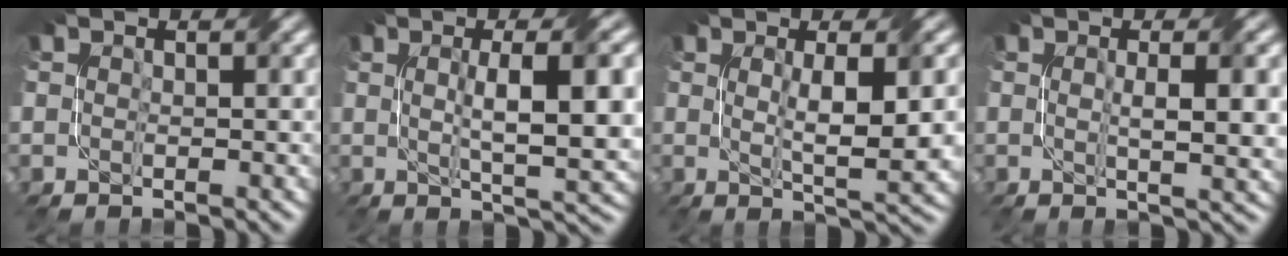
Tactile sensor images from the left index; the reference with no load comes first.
{"total": 9.5, "force": [1.2, 2.4, 9.1], "torque": [-0.123, 0.006, 0.021]}
{"total": 6.6, "force": [0.5, 1.3, 6.5], "torque": [-0.101, 0.000, 0.011]}
{"total": 5.3, "force": [0.4, 1.2, 5.1], "torque": [-0.066, 0.006, 0.007]}